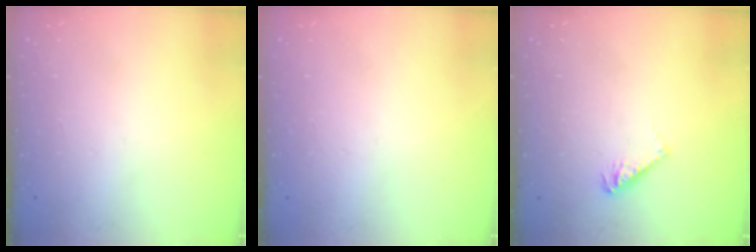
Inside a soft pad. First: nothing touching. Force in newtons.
{"total": 0.0}
{"total": 4.2, "press": 4.2, "slide": 0.3}